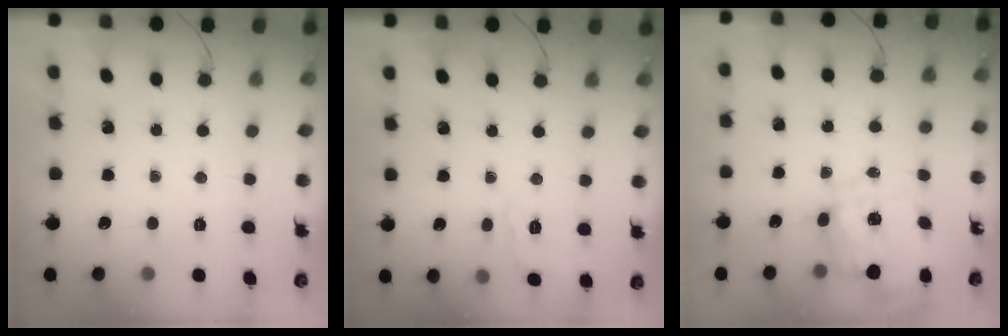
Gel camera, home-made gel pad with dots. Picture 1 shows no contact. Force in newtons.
{"total": 2.7, "press": 2.1, "slide": 1.7}
{"total": 2.3, "press": 2.0, "slide": 1.2}